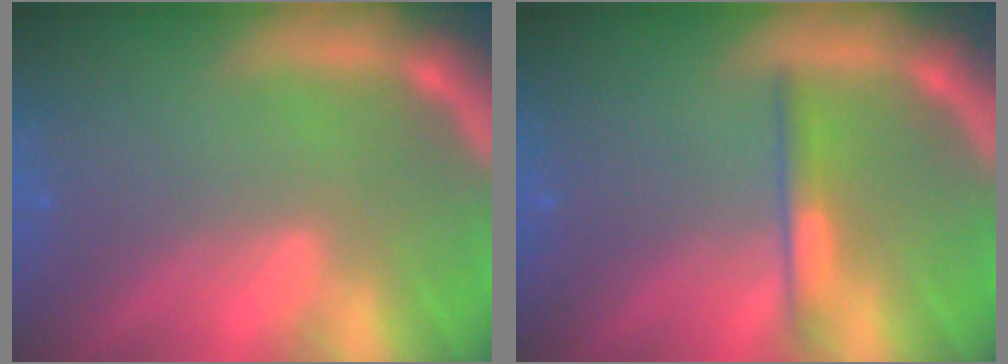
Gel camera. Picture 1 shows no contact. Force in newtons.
{"total": 2.0}